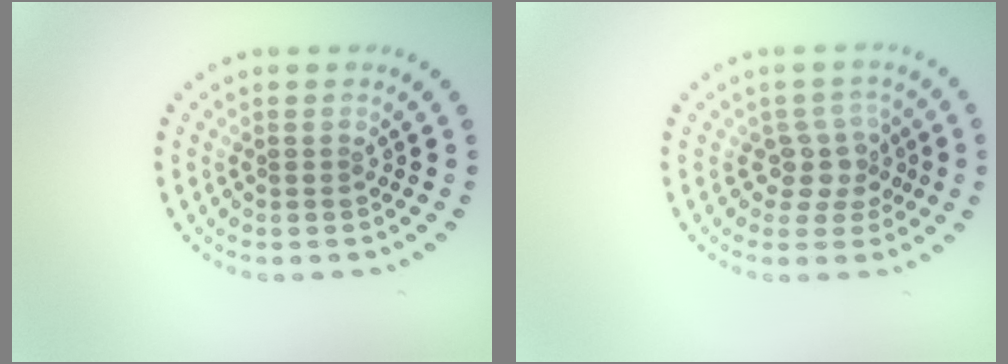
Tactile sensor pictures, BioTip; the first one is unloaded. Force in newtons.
{"total": 2.8, "press": 2.3, "slide": 1.7}